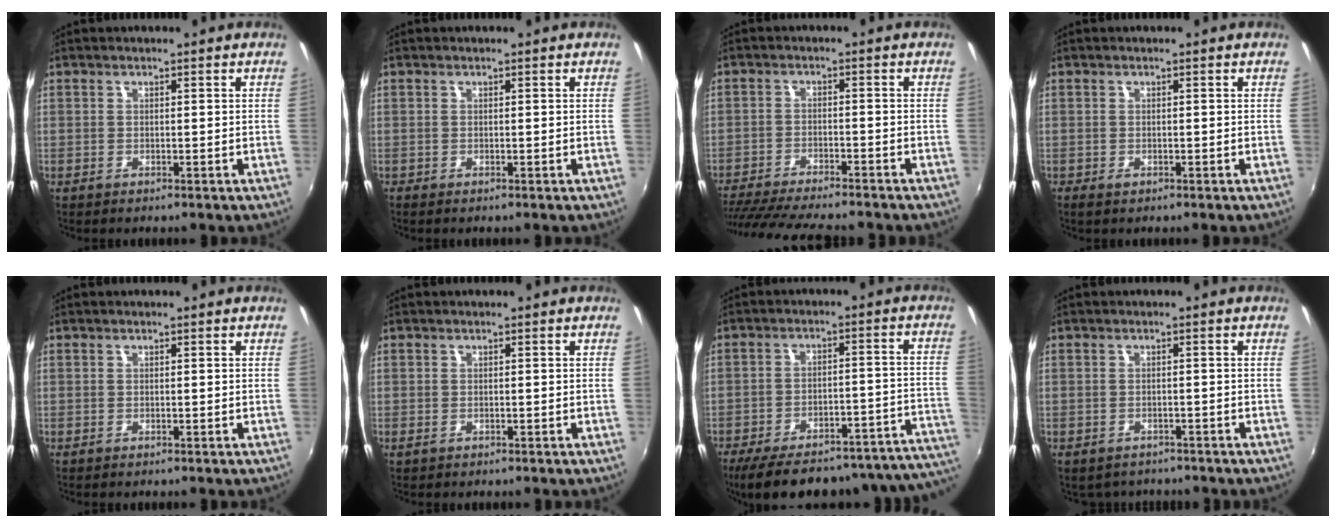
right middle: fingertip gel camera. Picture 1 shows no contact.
{"total": 0.0}
{"total": 15.8, "force": [-13.8, 2.1, 7.3], "torque": [-0.154, -0.028, -0.218]}
{"total": 0.8, "force": [-0.5, 0.5, 0.4], "torque": [-0.008, -0.003, -0.008]}
{"total": 0.0}
{"total": 1.0, "force": [-0.3, 0.7, 0.7], "torque": [-0.013, -0.003, -0.006]}
{"total": 27.3, "force": [-22.8, 6.8, 13.3], "torque": [-0.186, -0.020, -0.290]}
{"total": 3.0, "force": [-2.5, 1.5, 0.5], "torque": [-0.017, -0.009, -0.033]}